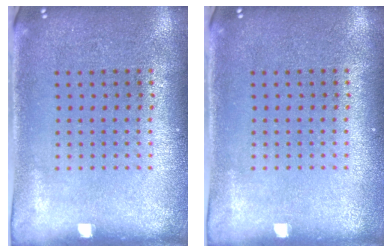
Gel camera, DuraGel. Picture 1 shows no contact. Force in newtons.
{"total": 0.0}